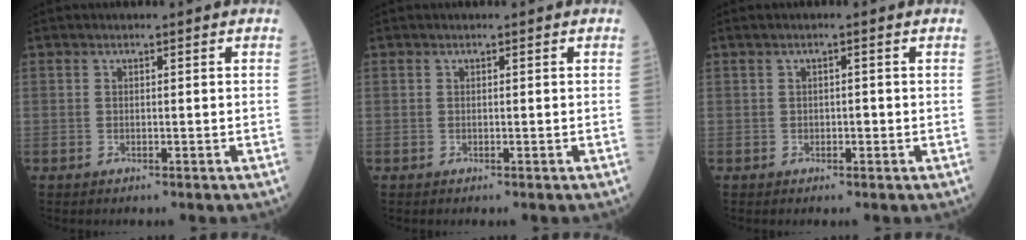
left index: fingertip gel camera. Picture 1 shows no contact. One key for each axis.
{"total": 0.0}
{"total": 1.0, "fx": -0.1, "fy": 0.4, "fz": 1.0, "tx": -0.015, "ty": 0.004, "tz": -0.002}